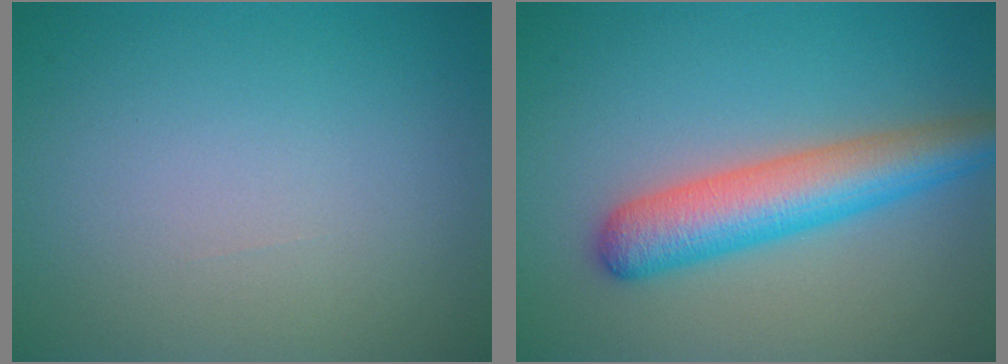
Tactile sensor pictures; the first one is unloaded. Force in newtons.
{"total": 5.9, "press": 5.9, "slide": 0.2}